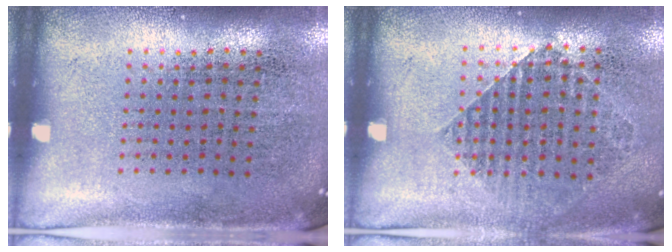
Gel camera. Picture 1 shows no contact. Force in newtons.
{"total": 1.0, "press": 1.0, "slide": 0.2}